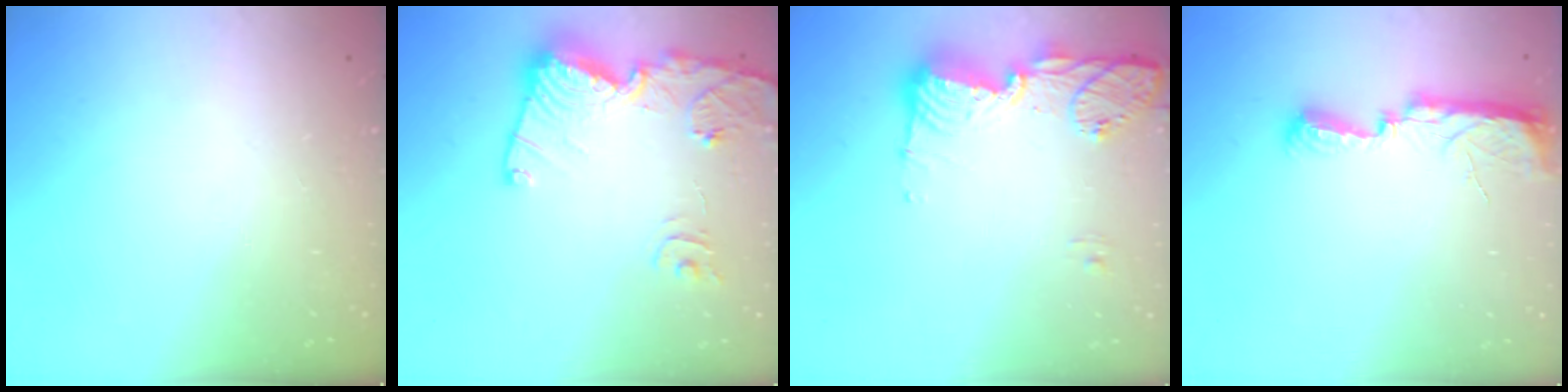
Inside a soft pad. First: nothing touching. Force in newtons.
{"total": 16.2, "press": 16.2, "slide": 1.6}
{"total": 16.1, "press": 15.2, "slide": 5.3}
{"total": 7.9, "press": 7.8, "slide": 0.8}